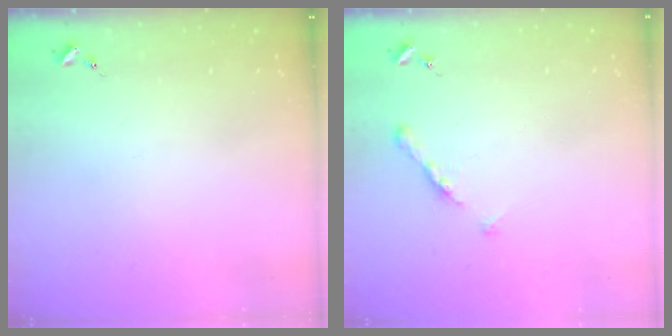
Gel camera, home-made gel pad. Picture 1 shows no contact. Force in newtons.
{"total": 5.3, "press": 5.2, "slide": 0.6}